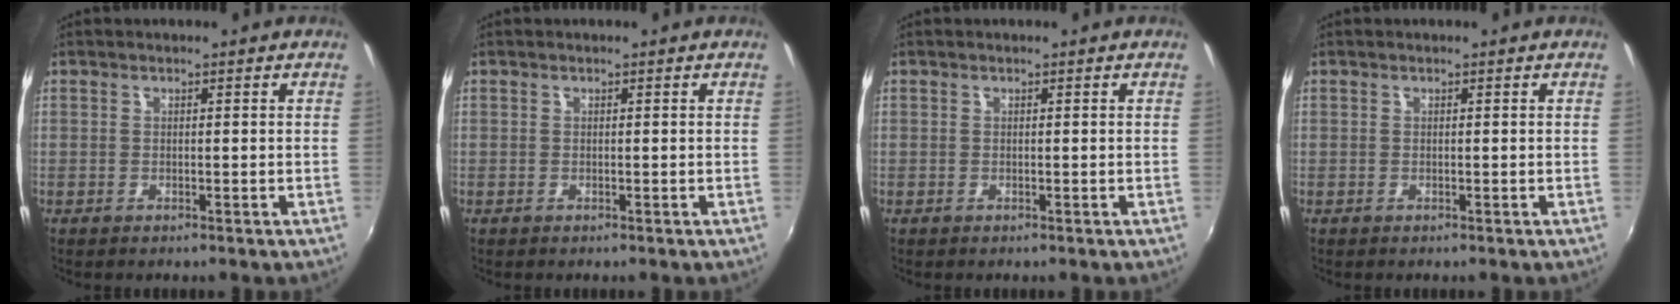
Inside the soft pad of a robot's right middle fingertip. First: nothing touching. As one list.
[{"total": 0.0}, {"total": 0.0}, {"total": 0.0}]